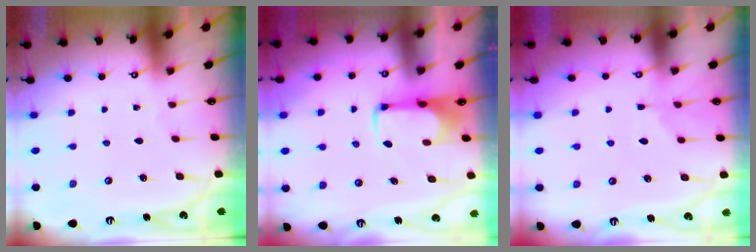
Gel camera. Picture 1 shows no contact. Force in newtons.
{"total": 1.9, "press": 1.9, "slide": 0.4}
{"total": 1.2, "press": 0.1, "slide": 1.2}